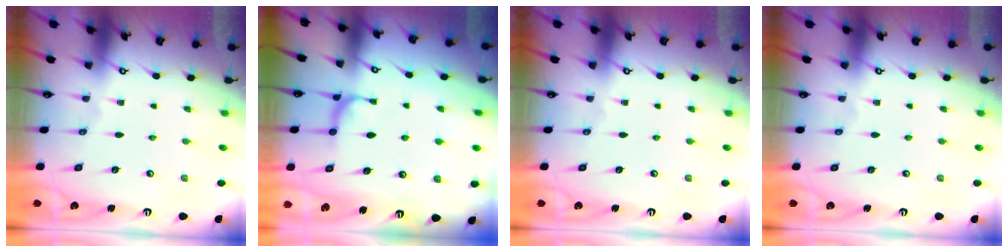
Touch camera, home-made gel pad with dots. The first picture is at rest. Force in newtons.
{"total": 1.0, "press": 0.9, "slide": 0.5}
{"total": 0.0}
{"total": 0.0}